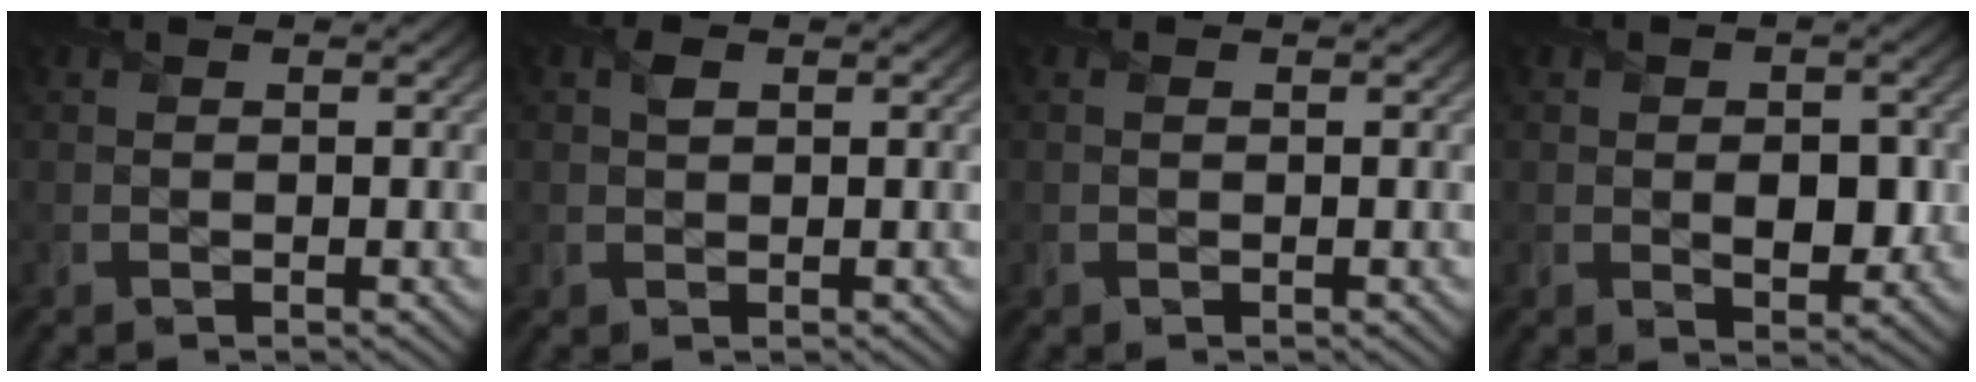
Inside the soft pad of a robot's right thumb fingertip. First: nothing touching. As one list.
[{"total": 1.3, "force": [0.6, 0.8, 0.8], "torque": [-0.018, 0.005, 0.009]}, {"total": 0.0}, {"total": 3.8, "force": [-0.4, 2.4, 3.0], "torque": [-0.050, -0.009, -0.006]}]